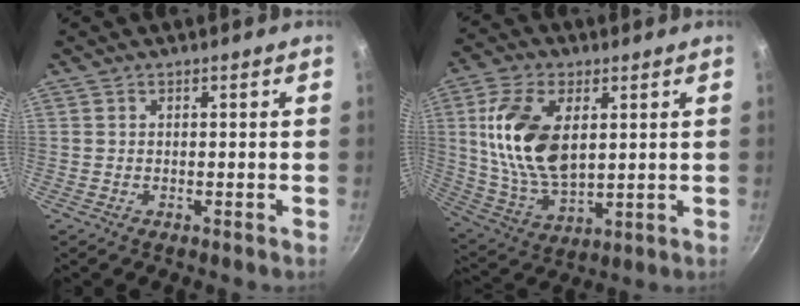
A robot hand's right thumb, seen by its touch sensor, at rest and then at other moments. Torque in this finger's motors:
{"motor_torque": [1.84, 2.67, 1.42, 0.18, 0.23]}